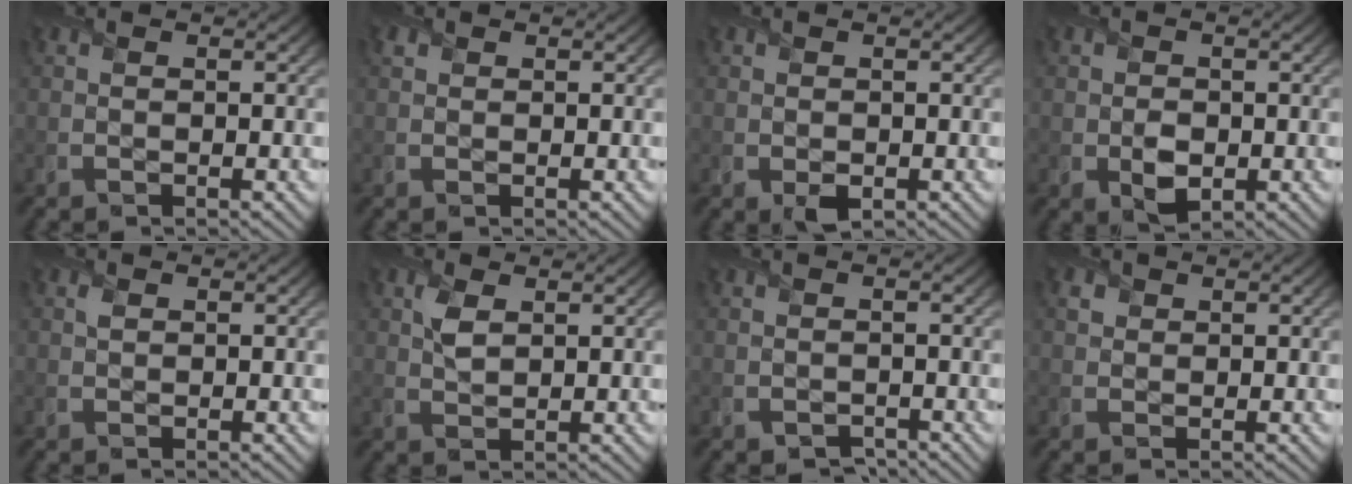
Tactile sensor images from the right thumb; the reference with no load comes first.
{"total": 0.9, "force": [0.5, 0.8, 0.2], "torque": [-0.003, -0.001, 0.006]}
{"total": 1.7, "force": [-0.5, 1.3, 1.0], "torque": [-0.022, -0.011, -0.006]}
{"total": 3.1, "force": [-0.5, 2.5, 1.8], "torque": [-0.038, -0.012, -0.010]}
{"total": 0.9, "force": [0.4, 0.6, 0.4], "torque": [-0.014, 0.001, 0.006]}
{"total": 2.8, "force": [1.2, 1.6, 2.0], "torque": [-0.051, 0.002, 0.023]}
{"total": 1.4, "force": [-0.9, 1.0, 0.4], "torque": [-0.006, -0.009, -0.018]}
{"total": 1.6, "force": [0.6, 1.4, 0.4], "torque": [-0.008, -0.002, 0.009]}